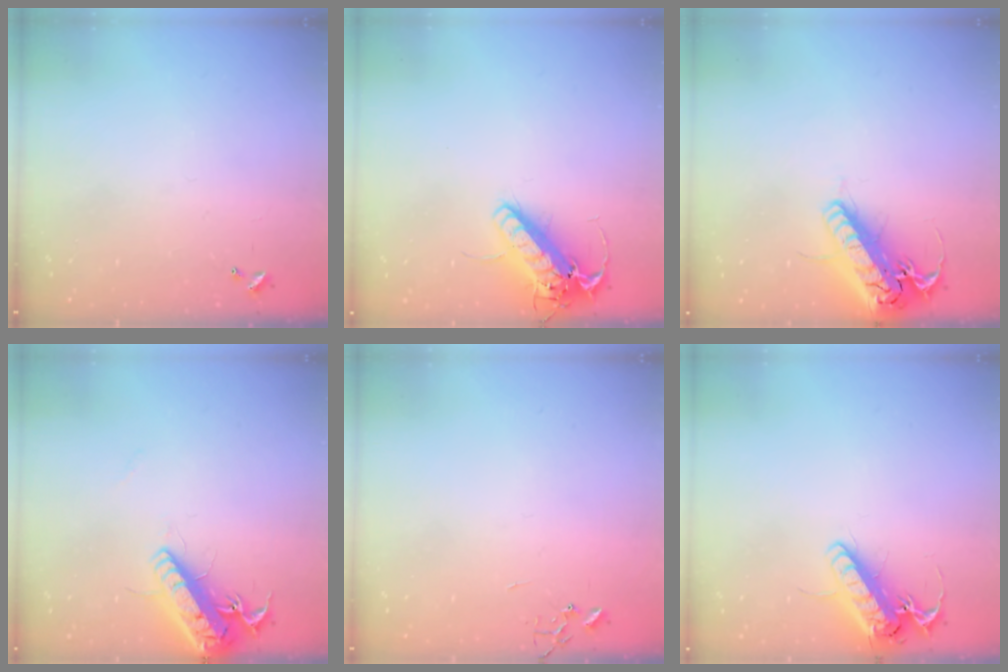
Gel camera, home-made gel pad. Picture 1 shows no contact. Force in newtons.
{"total": 15.6, "press": 15.3, "slide": 3.2}
{"total": 21.0, "press": 20.7, "slide": 3.7}
{"total": 16.5, "press": 16.2, "slide": 3.1}
{"total": 0.0}
{"total": 14.6, "press": 14.4, "slide": 2.6}